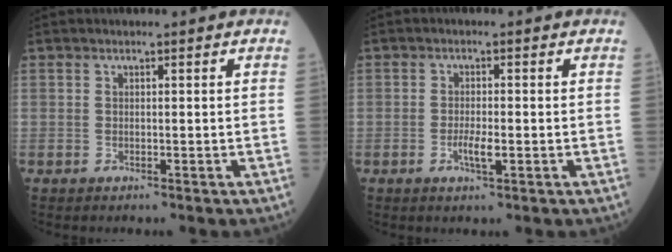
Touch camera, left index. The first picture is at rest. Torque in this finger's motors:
{"motor_torque": [0.50, 0.19, 0.08, 0.02]}